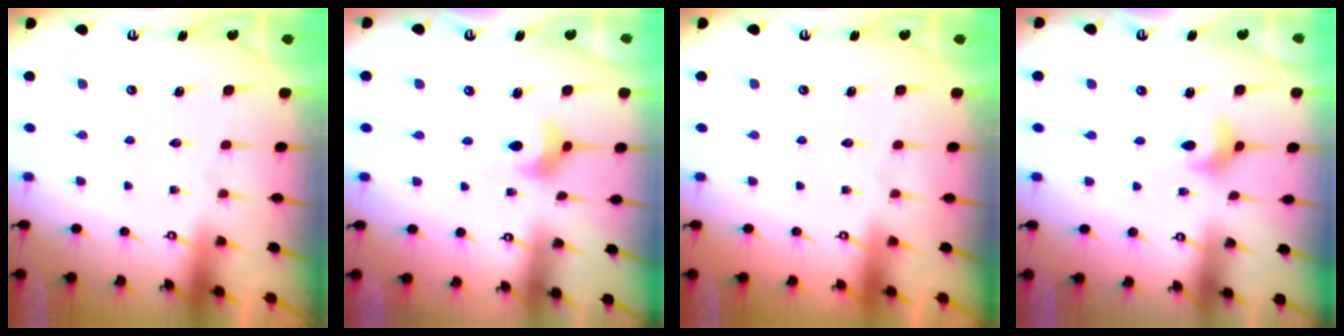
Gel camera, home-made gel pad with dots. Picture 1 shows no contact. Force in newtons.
{"total": 5.7, "press": 5.6, "slide": 1.0}
{"total": 0.0}
{"total": 4.5, "press": 4.5, "slide": 0.6}